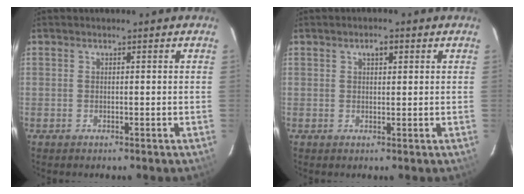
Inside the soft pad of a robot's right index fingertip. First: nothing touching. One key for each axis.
{"total": 2.0, "fx": 0.9, "fy": 1.0, "fz": 1.4, "tx": -0.022, "ty": 0.009, "tz": 0.014}